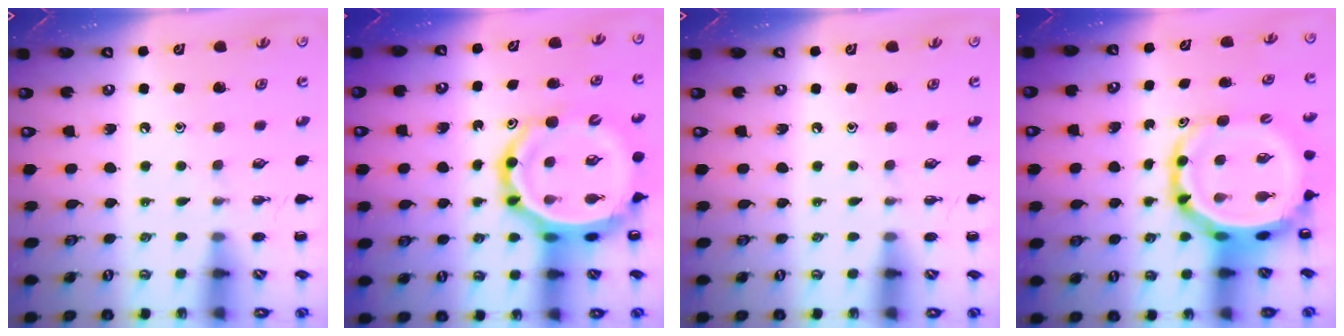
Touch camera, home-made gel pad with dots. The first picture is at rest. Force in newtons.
{"total": 14.6, "press": 13.9, "slide": 4.2}
{"total": 0.0}
{"total": 9.6, "press": 9.3, "slide": 2.5}